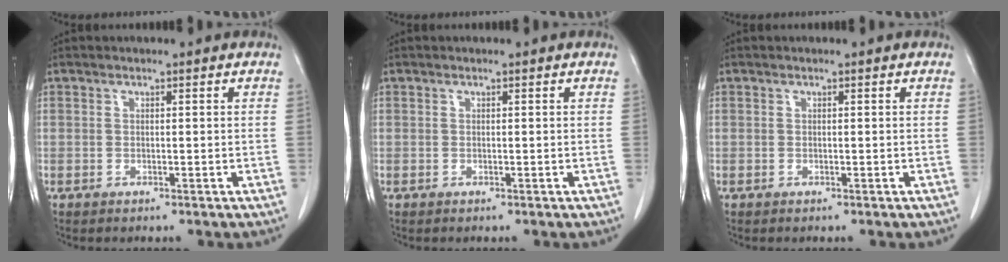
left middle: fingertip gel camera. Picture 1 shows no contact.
{"total": 0.0}
{"total": 0.0}